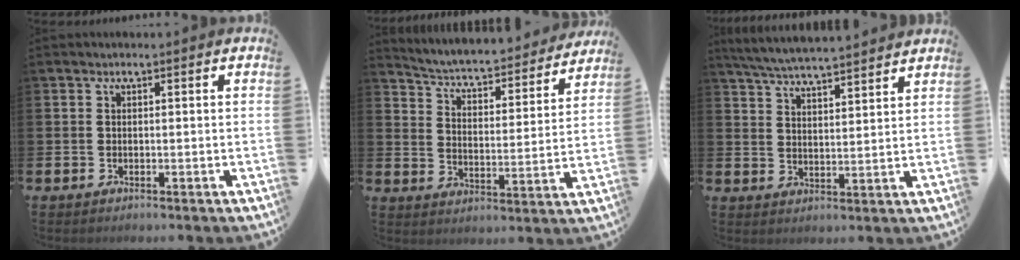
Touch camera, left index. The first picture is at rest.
{"total": 5.0, "force": [4.8, 0.7, 1.4], "torque": [-0.058, -0.044, 0.075]}
{"total": 5.9, "force": [5.8, 0.0, 1.1], "torque": [-0.040, -0.036, 0.104]}